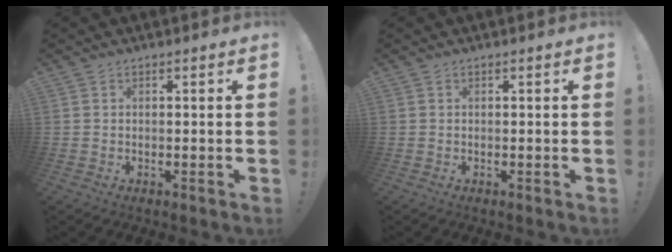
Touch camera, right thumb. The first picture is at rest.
{"total": 0.0}